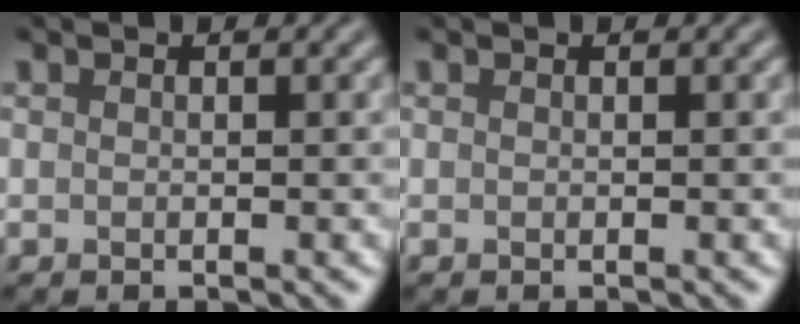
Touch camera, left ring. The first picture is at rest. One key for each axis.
{"total": 0.0}